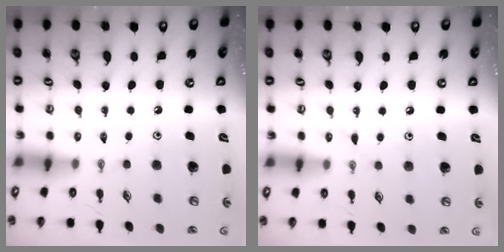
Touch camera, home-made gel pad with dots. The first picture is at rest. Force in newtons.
{"total": 4.0, "press": 4.0, "slide": 0.5}